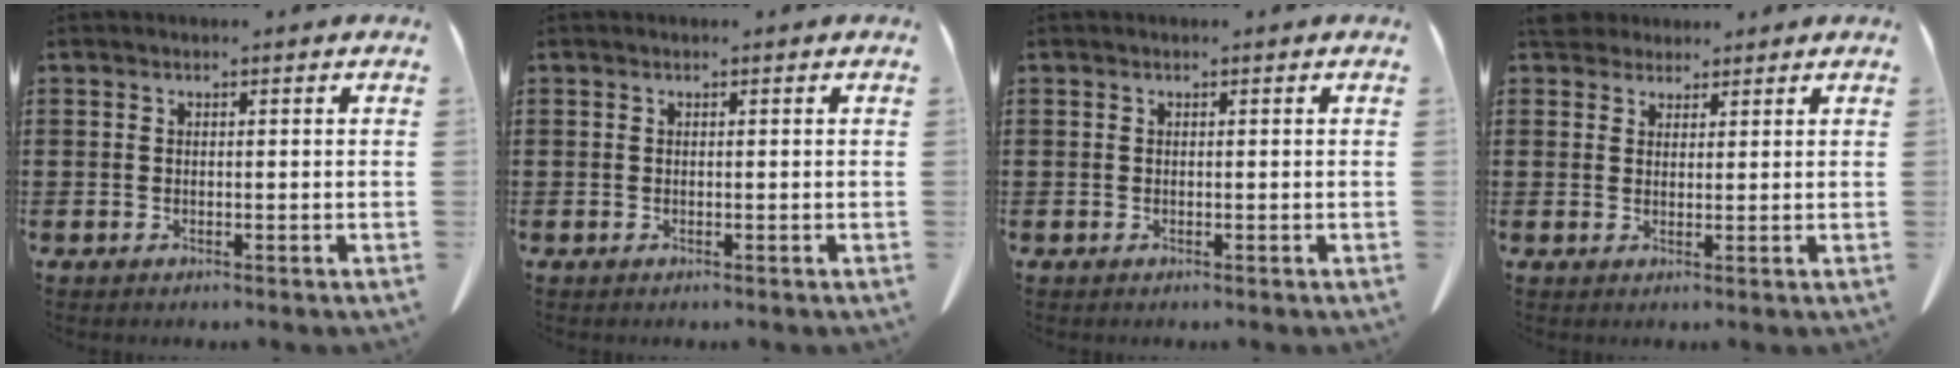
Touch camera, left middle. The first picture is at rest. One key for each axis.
{"total": 0.0}
{"total": 0.0}
{"total": 3.4, "fx": 3.0, "fy": 1.3, "fz": 0.6, "tx": -0.015, "ty": -0.002, "tz": 0.059}